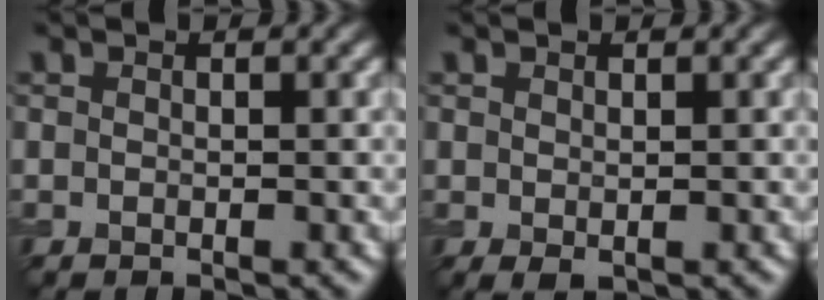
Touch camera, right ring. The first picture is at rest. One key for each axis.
{"total": 0.7, "fx": 0.0, "fy": 0.3, "fz": 0.6, "tx": -0.012, "ty": -0.002, "tz": 0.003}